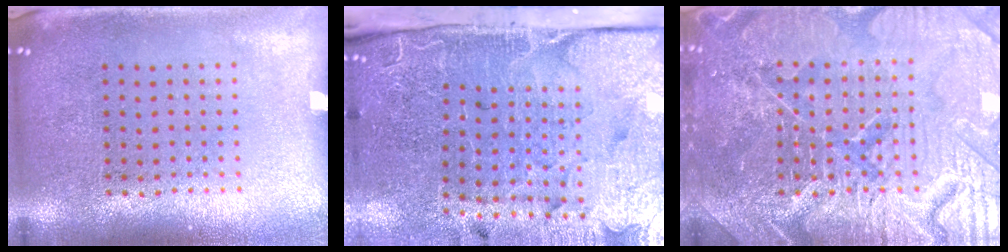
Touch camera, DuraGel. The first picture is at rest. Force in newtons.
{"total": 5.1, "press": 3.9, "slide": 3.3}
{"total": 7.6, "press": 7.5, "slide": 0.9}